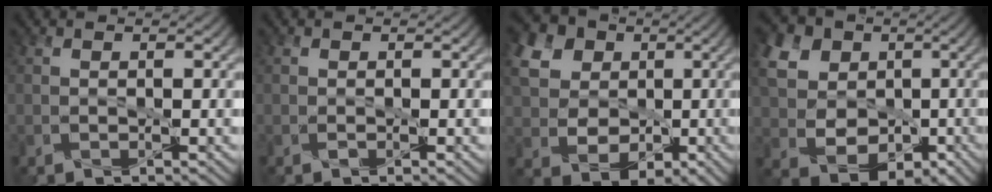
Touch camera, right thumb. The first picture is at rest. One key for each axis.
{"total": 0.5, "fx": -0.1, "fy": 0.4, "fz": 0.4, "tx": -0.006, "ty": 0.002, "tz": -0.004}
{"total": 13.8, "fx": 3.1, "fy": 11.7, "fz": 6.7, "tx": -0.225, "ty": 0.017, "tz": 0.067}
{"total": 12.5, "fx": 1.7, "fy": 10.4, "fz": 6.7, "tx": -0.204, "ty": 0.009, "tz": 0.032}